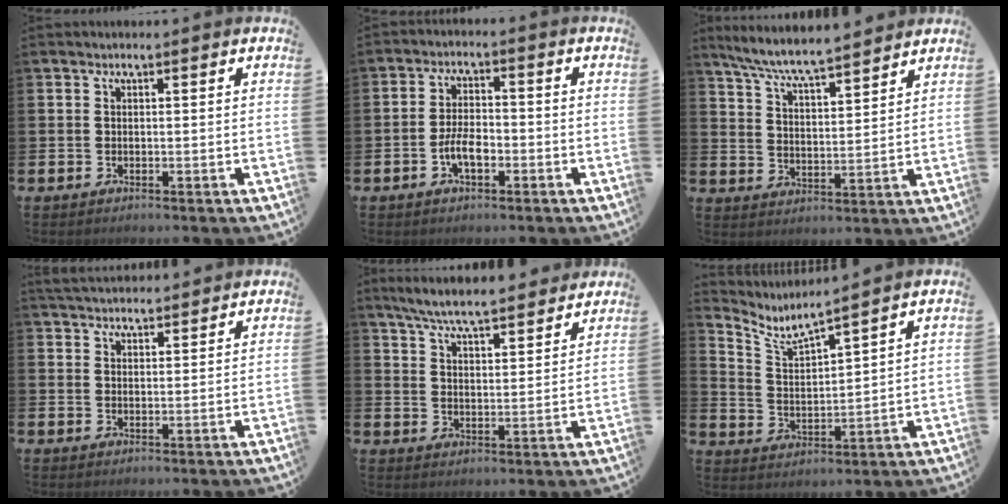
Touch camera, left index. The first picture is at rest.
{"total": 4.1, "force": [-1.4, 1.9, 3.4], "torque": [-0.062, 0.004, -0.029]}
{"total": 7.1, "force": [6.7, 0.2, 2.2], "torque": [-0.068, -0.039, 0.119]}
{"total": 3.5, "force": [3.4, 0.6, 0.3], "torque": [-0.012, -0.015, 0.064]}
{"total": 6.7, "force": [6.4, 0.5, 2.0], "torque": [-0.063, -0.033, 0.114]}
{"total": 5.0, "force": [4.8, 0.0, 1.5], "torque": [-0.053, -0.043, 0.076]}